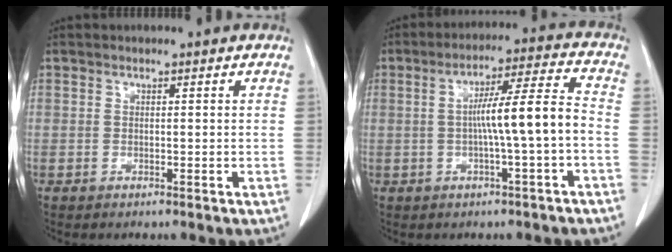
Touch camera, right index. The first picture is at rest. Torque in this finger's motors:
{"motor_torque": [1.08, -0.03, 0.68, 0.16]}